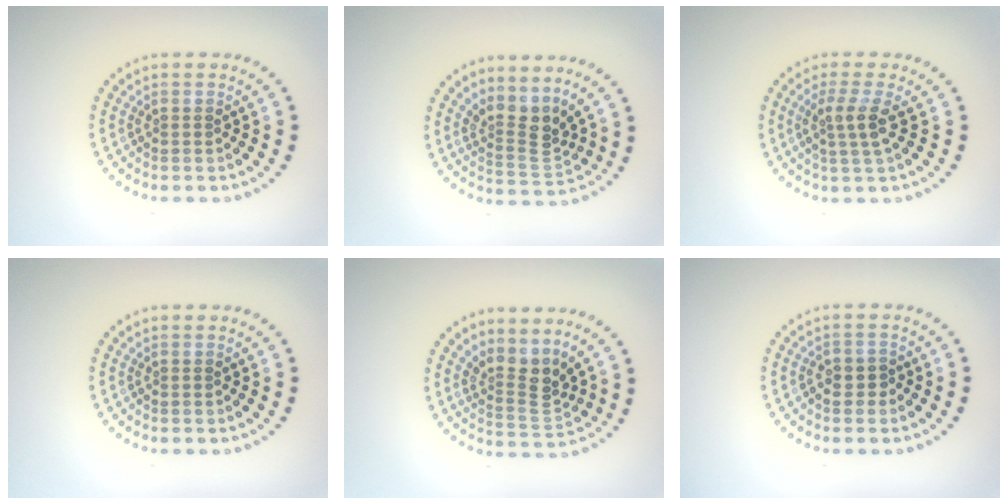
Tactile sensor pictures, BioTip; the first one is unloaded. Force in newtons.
{"total": 3.2, "press": 2.2, "slide": 2.3}
{"total": 2.5, "press": 2.0, "slide": 1.5}
{"total": 0.0}
{"total": 3.2, "press": 2.2, "slide": 2.3}
{"total": 1.4, "press": 1.2, "slide": 0.7}